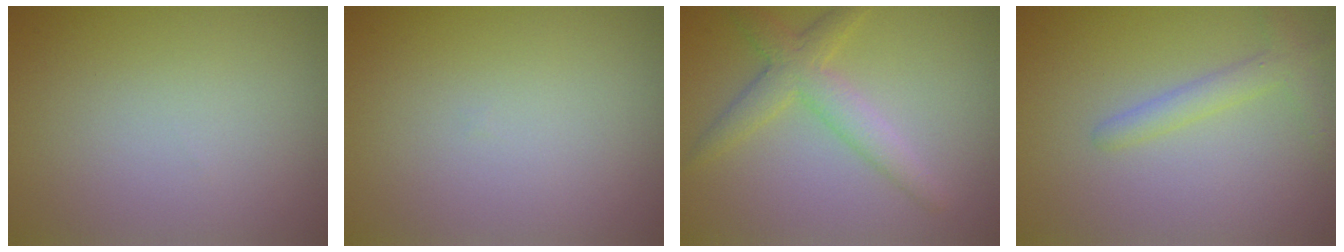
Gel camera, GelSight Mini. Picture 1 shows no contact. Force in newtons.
{"total": 0.0}
{"total": 3.4, "press": 3.4, "slide": 0.1}
{"total": 2.1, "press": 2.1, "slide": 0.0}